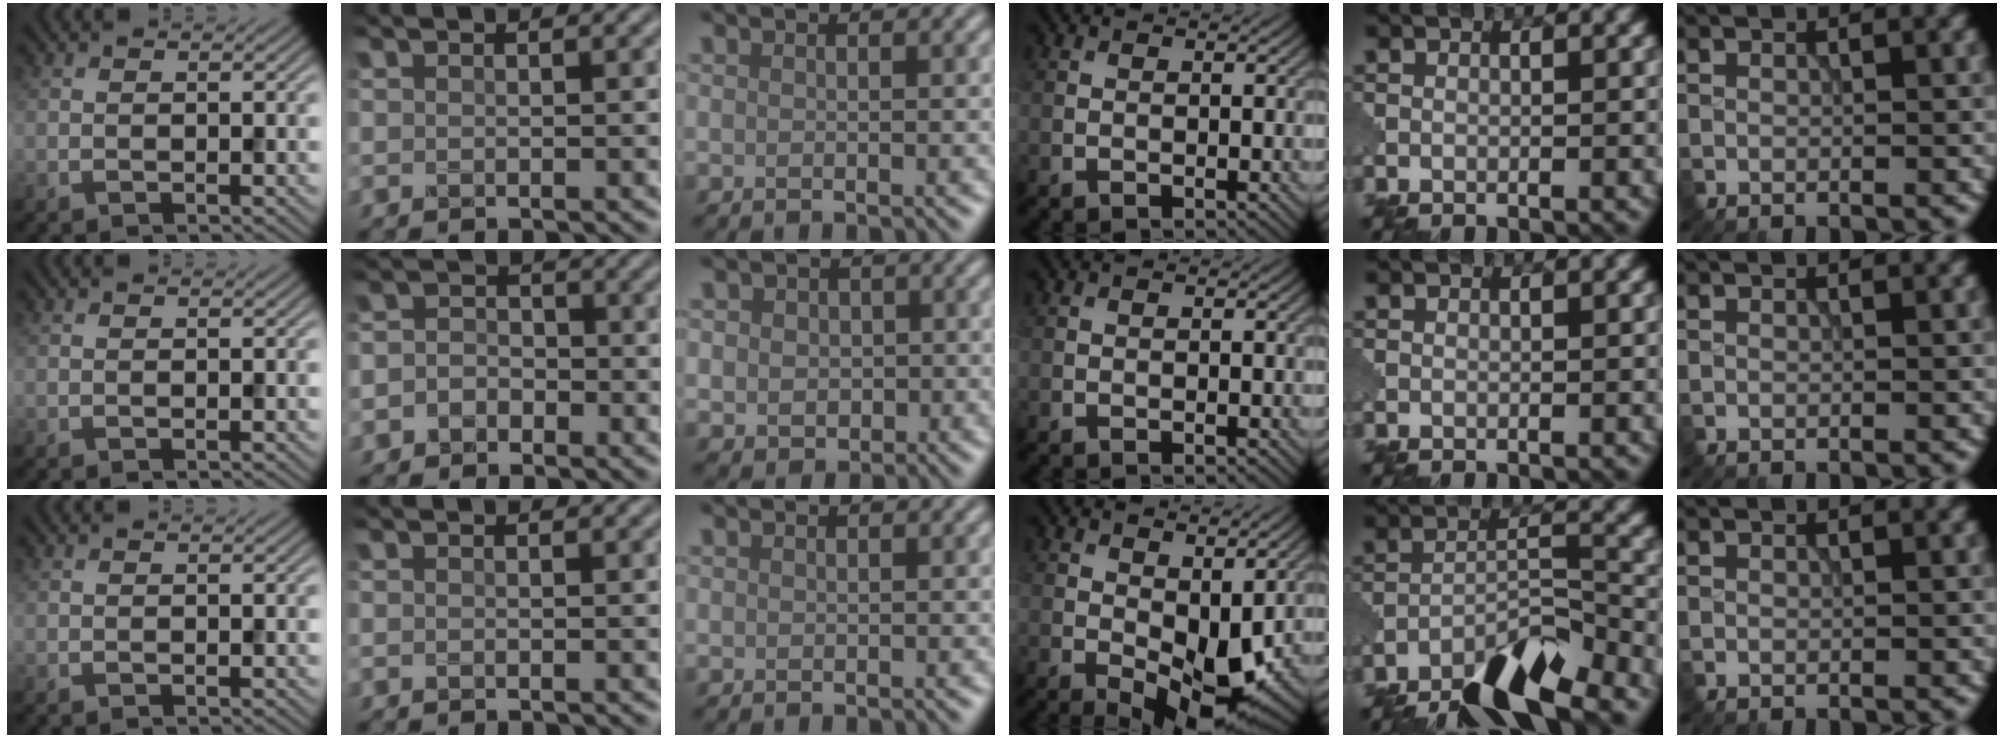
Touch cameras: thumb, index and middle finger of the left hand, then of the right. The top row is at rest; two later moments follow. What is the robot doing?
{"motion": "extract", "object": "pin"}